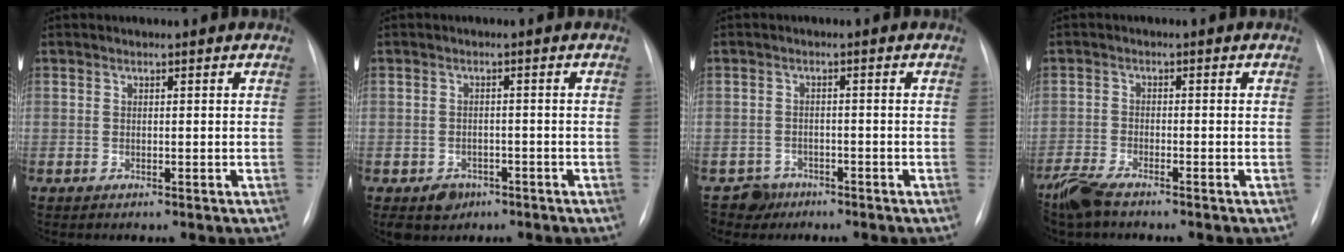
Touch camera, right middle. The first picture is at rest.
{"total": 4.0, "force": [-2.2, 3.0, 1.2], "torque": [-0.018, 0.002, -0.027]}
{"total": 3.0, "force": [-2.1, 2.0, -0.8], "torque": [0.013, 0.007, -0.035]}
{"total": 5.4, "force": [-4.5, 1.0, 2.8], "torque": [-0.065, -0.017, -0.089]}